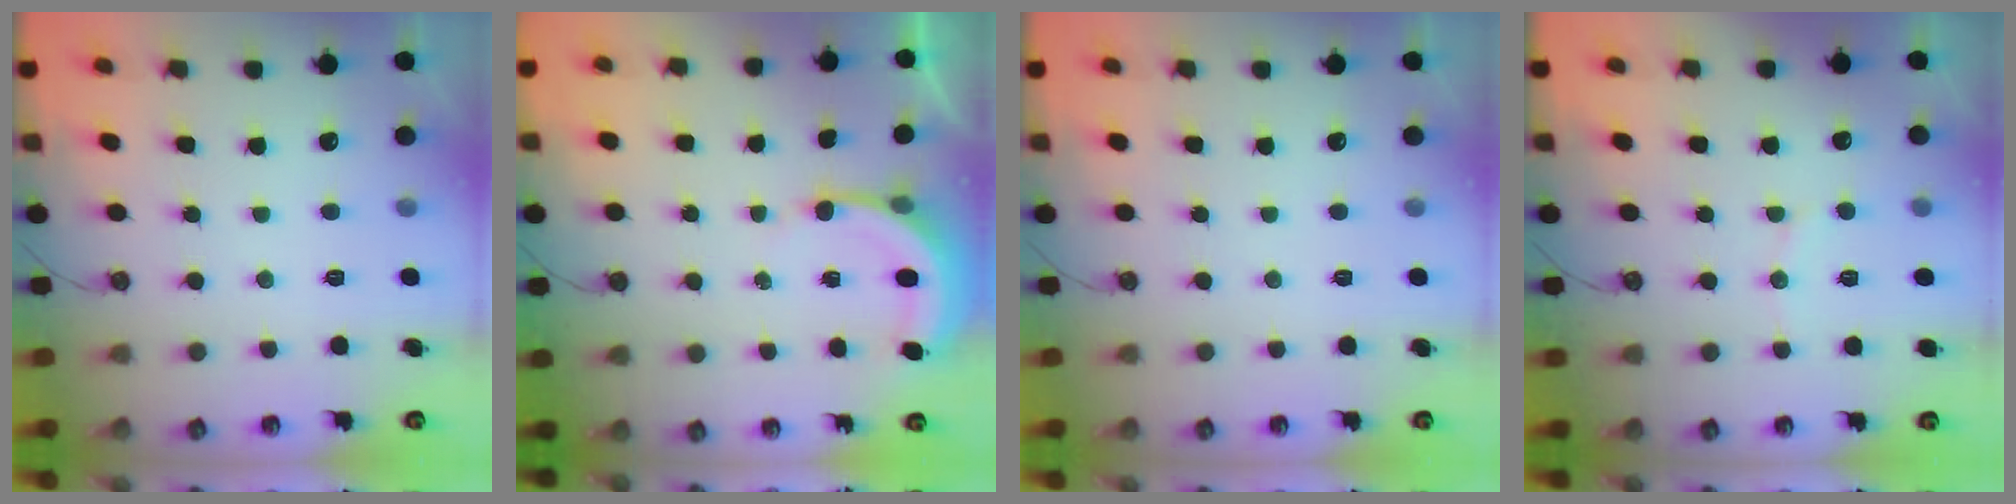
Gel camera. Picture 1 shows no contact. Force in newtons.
{"total": 5.0, "press": 5.0, "slide": 0.3}
{"total": 0.0}
{"total": 6.2, "press": 6.0, "slide": 1.6}